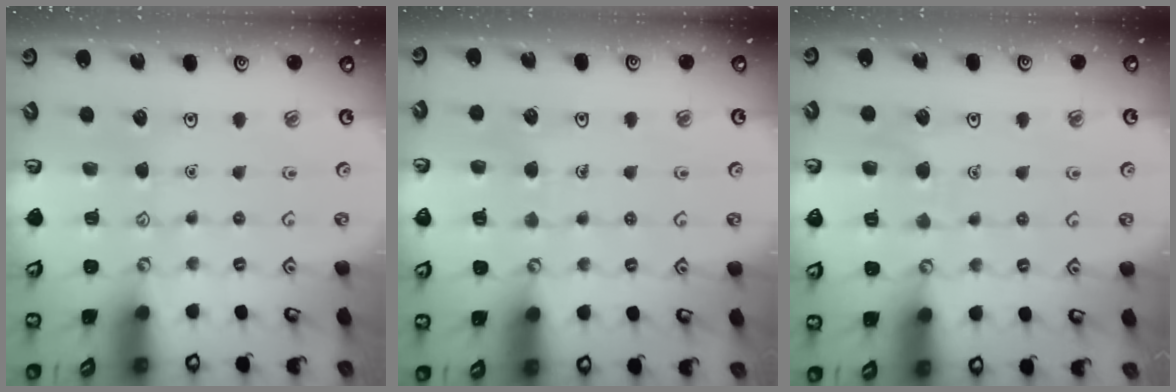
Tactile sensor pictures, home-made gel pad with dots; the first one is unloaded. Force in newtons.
{"total": 4.6, "press": 4.6, "slide": 0.4}
{"total": 6.1, "press": 6.1, "slide": 0.3}